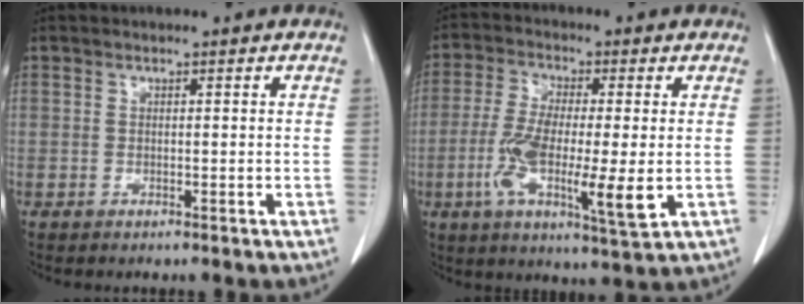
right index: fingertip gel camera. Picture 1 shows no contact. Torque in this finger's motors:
{"motor_torque": [1.39, -0.21, 0.55, 0.21]}